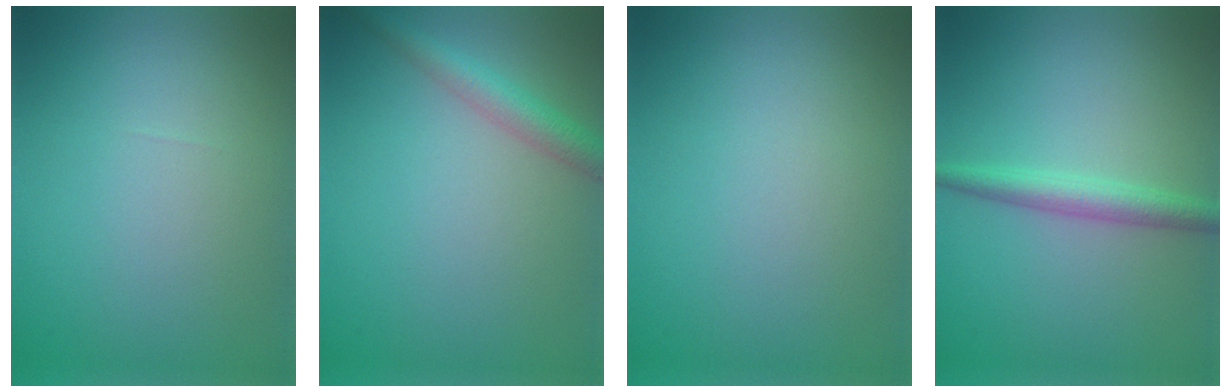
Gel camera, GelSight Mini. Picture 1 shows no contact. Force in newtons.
{"total": 2.9, "press": 2.9, "slide": 0.0}
{"total": 0.0}
{"total": 2.6, "press": 2.6, "slide": 0.0}